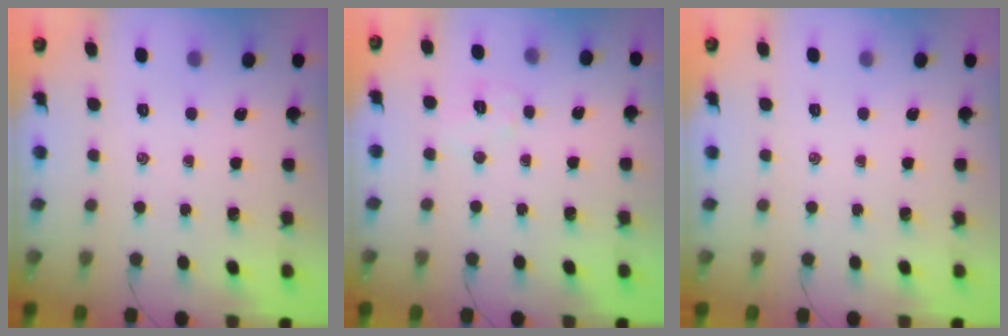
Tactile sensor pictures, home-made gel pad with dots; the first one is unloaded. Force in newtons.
{"total": 4.5, "press": 4.4, "slide": 0.7}
{"total": 0.0}